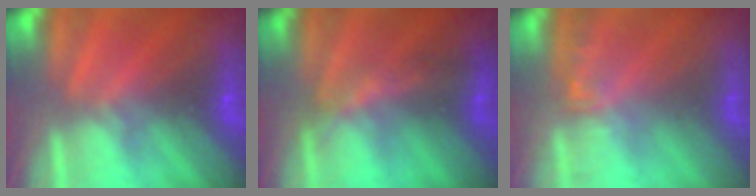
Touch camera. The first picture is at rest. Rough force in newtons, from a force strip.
{"total": 1.9}
{"total": 1.2}